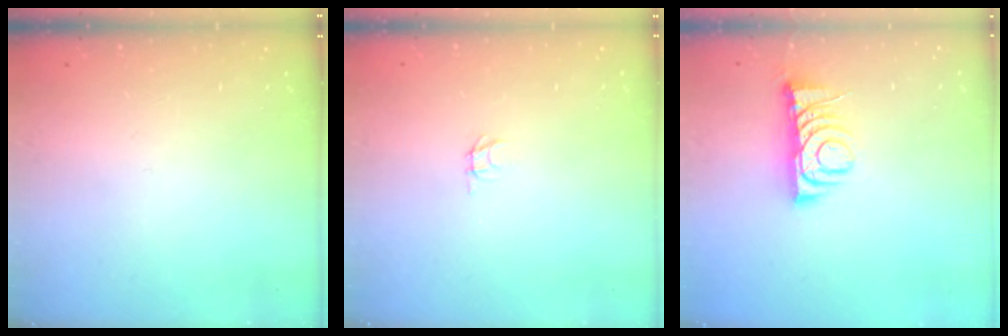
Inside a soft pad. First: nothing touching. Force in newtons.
{"total": 1.8, "press": 1.8, "slide": 0.1}
{"total": 7.0, "press": 7.0, "slide": 0.7}